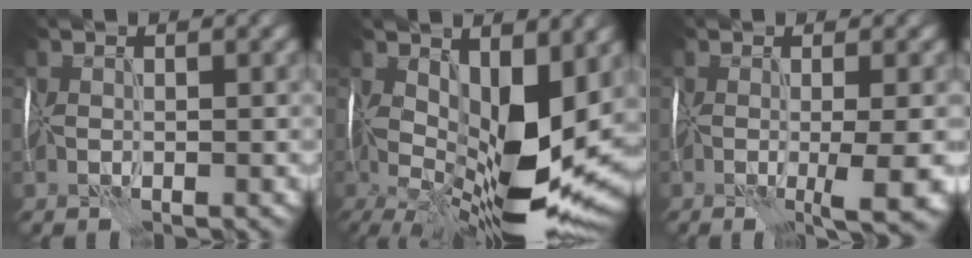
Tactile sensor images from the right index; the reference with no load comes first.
{"total": 14.1, "force": [0.9, 6.4, 12.5], "torque": [-0.225, -0.020, 0.022]}
{"total": 5.0, "force": [-1.1, 0.9, 4.8], "torque": [-0.069, -0.016, -0.014]}